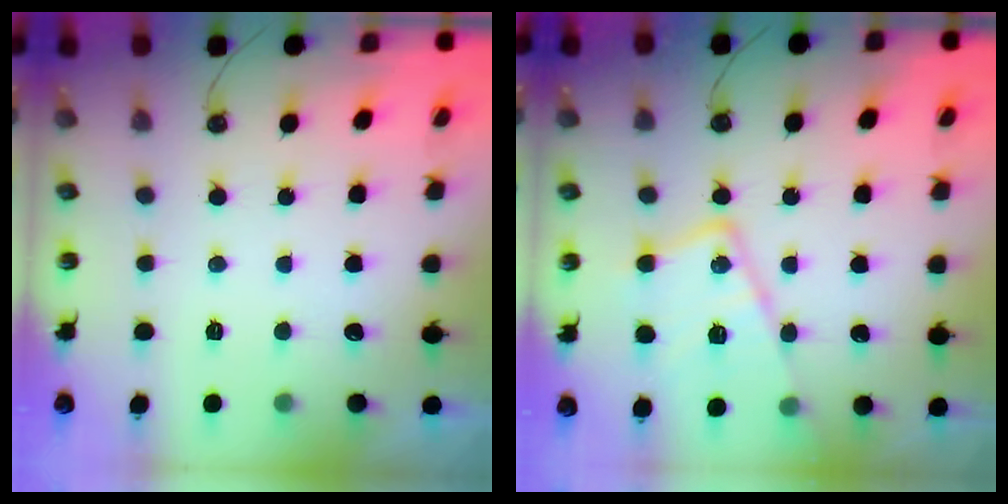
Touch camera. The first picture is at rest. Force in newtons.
{"total": 18.0, "press": 17.9, "slide": 1.7}